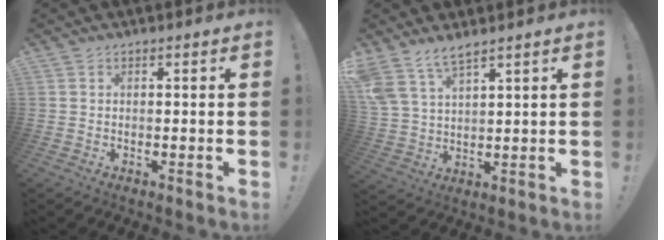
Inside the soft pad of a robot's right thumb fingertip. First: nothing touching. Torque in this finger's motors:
{"motor_torque": [1.08, 1.23, 0.51, 0.39, 0.47]}